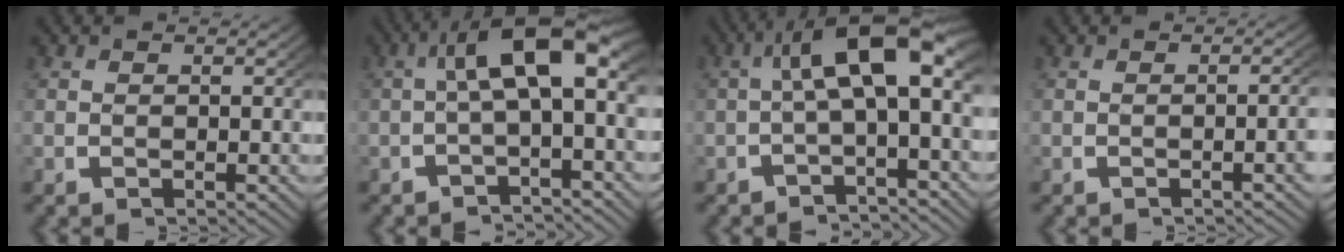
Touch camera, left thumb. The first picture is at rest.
{"total": 7.3, "force": [0.7, 3.2, 6.5], "torque": [-0.107, 0.013, 0.007]}
{"total": 8.1, "force": [0.6, 3.6, 7.3], "torque": [-0.115, 0.011, 0.006]}
{"total": 1.9, "force": [-0.7, 0.1, 1.8], "torque": [-0.020, 0.008, -0.012]}